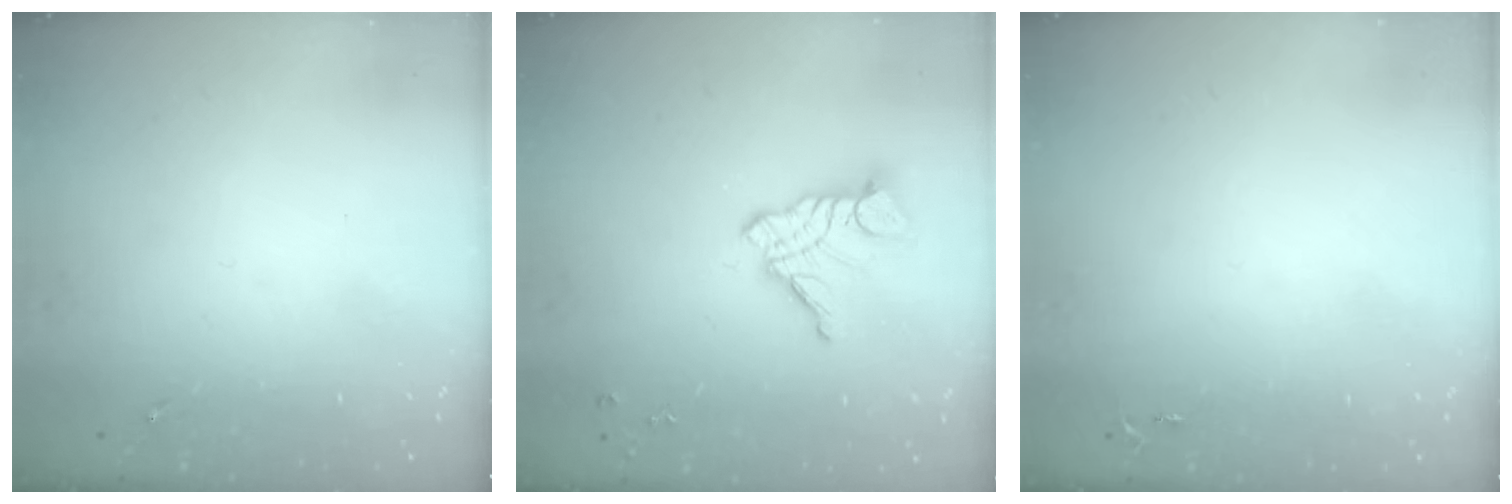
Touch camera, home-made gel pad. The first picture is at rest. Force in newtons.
{"total": 13.4, "press": 13.3, "slide": 1.2}
{"total": 2.6, "press": 2.6, "slide": 0.3}